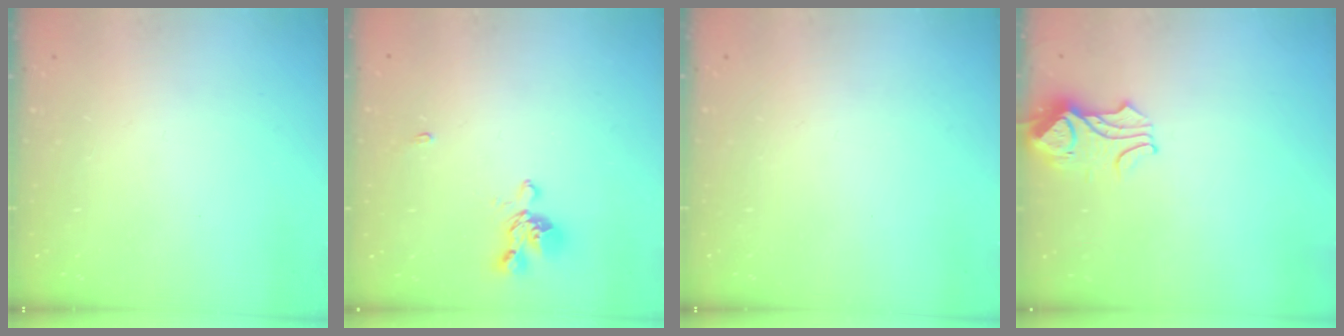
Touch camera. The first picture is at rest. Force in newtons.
{"total": 1.2, "press": 0.8, "slide": 1.0}
{"total": 0.0}
{"total": 1.5, "press": 1.5, "slide": 0.5}